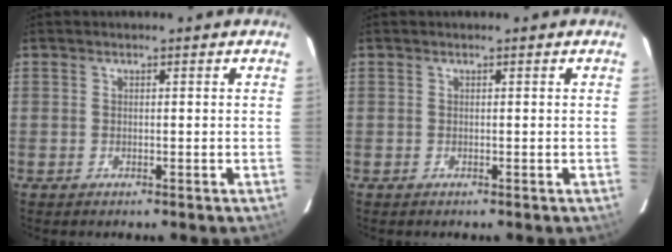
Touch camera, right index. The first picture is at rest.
{"total": 0.0}